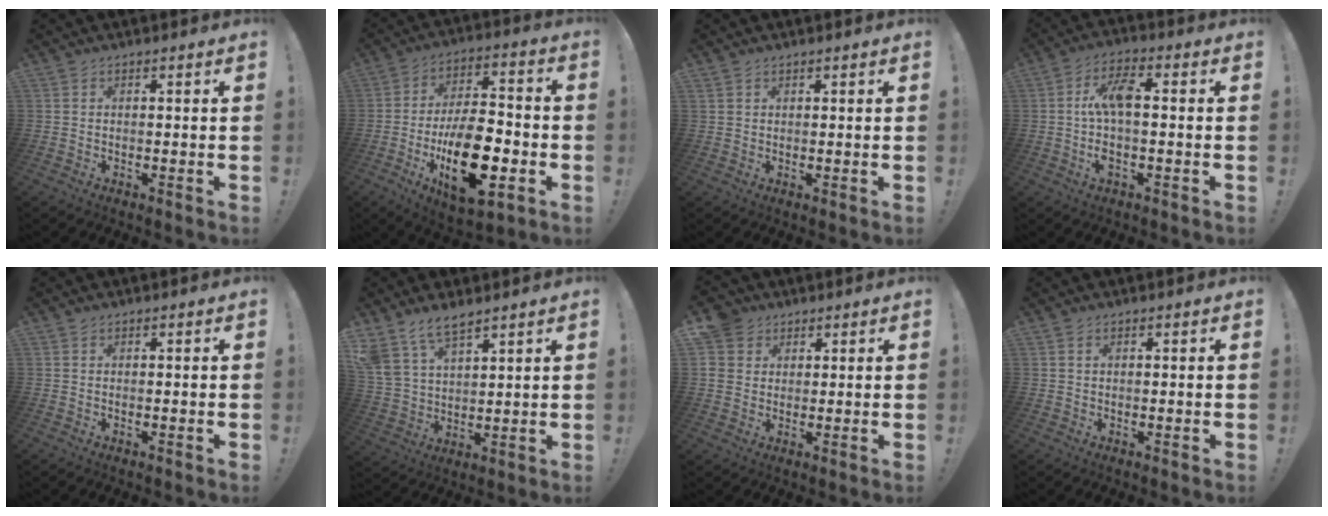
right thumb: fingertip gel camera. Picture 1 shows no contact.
{"total": 22.3, "force": [-6.9, 11.1, 18.1], "torque": [-0.299, 0.030, -0.103]}
{"total": 1.2, "force": [0.9, 0.8, 0.2], "torque": [0.004, -0.003, 0.015]}
{"total": 9.2, "force": [0.4, 3.4, 8.6], "torque": [-0.161, -0.003, 0.004]}
{"total": 0.5, "force": [0.5, 0.2, -0.2], "torque": [0.012, -0.002, 0.007]}
{"total": 9.4, "force": [7.5, 4.1, 4.0], "torque": [-0.083, -0.041, 0.150]}
{"total": 6.1, "force": [2.6, 5.3, 1.4], "torque": [-0.019, -0.009, 0.052]}
{"total": 0.5, "force": [0.3, 0.3, 0.2], "torque": [0.002, -0.002, 0.005]}